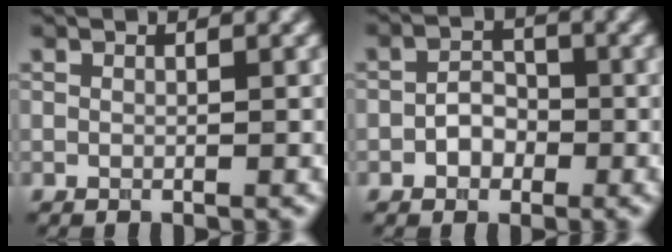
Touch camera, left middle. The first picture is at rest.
{"total": 2.4, "force": [-0.8, 1.8, 1.3], "torque": [-0.022, 0.003, -0.018]}